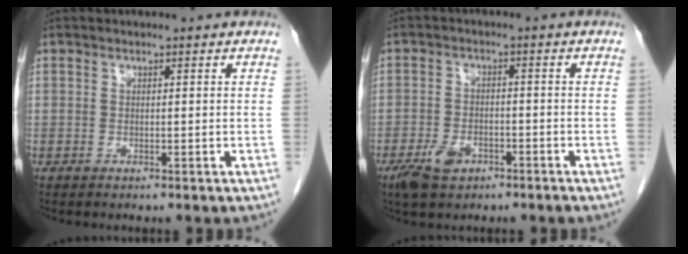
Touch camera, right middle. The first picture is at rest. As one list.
[{"total": 4.9, "force": [-3.0, 2.4, 3.0], "torque": [-0.063, -0.002, -0.048]}]